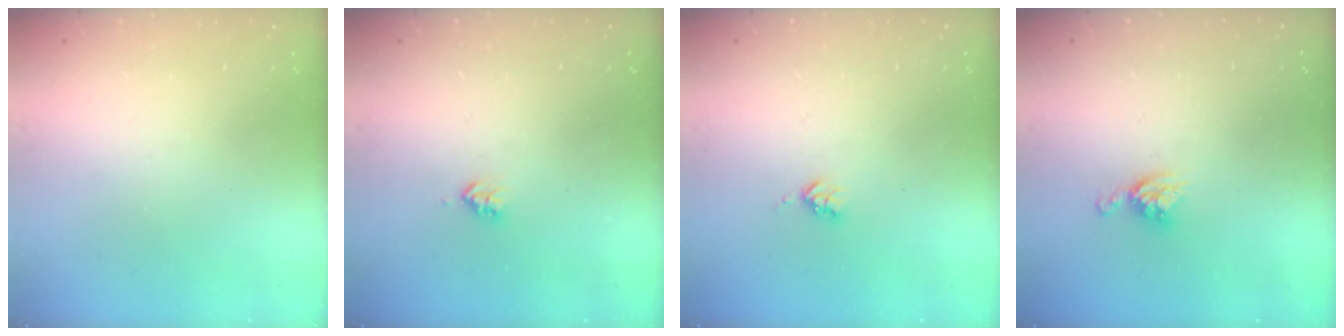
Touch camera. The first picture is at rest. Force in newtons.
{"total": 3.1, "press": 3.1, "slide": 0.4}
{"total": 2.7, "press": 2.6, "slide": 0.5}
{"total": 5.5, "press": 5.5, "slide": 0.1}